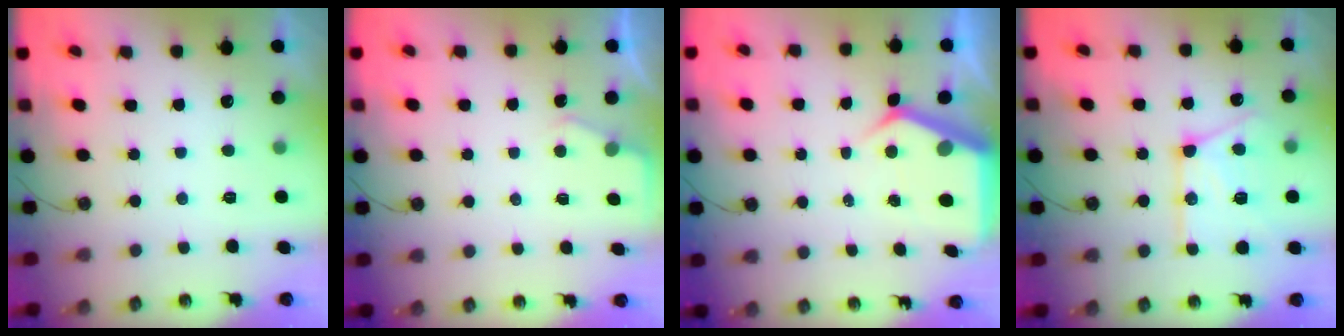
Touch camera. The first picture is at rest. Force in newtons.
{"total": 2.8, "press": 2.7, "slide": 0.4}
{"total": 6.7, "press": 6.6, "slide": 0.6}
{"total": 16.1, "press": 16.0, "slide": 1.8}